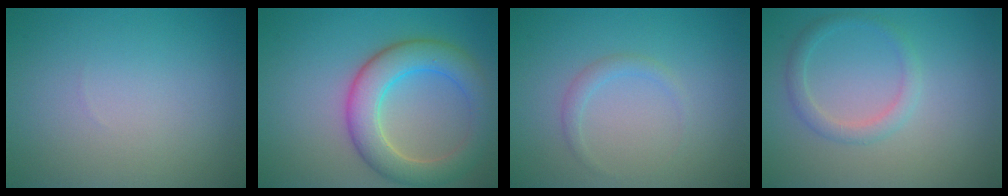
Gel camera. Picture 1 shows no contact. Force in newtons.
{"total": 6.3, "press": 6.2, "slide": 0.6}
{"total": 1.1, "press": 1.1, "slide": 0.1}
{"total": 1.9, "press": 1.9, "slide": 0.2}